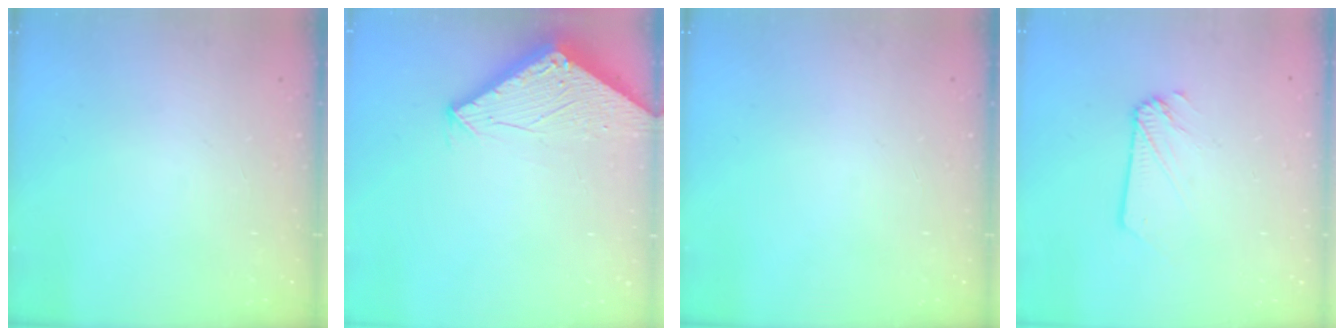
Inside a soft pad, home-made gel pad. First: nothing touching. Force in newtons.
{"total": 2.8, "press": 2.8, "slide": 0.1}
{"total": 0.0}
{"total": 1.2, "press": 1.2, "slide": 0.1}